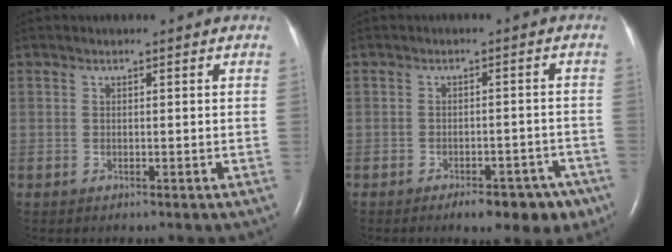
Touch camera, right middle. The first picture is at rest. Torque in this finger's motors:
{"motor_torque": [0.05, -0.05, 0.06, 0.02]}